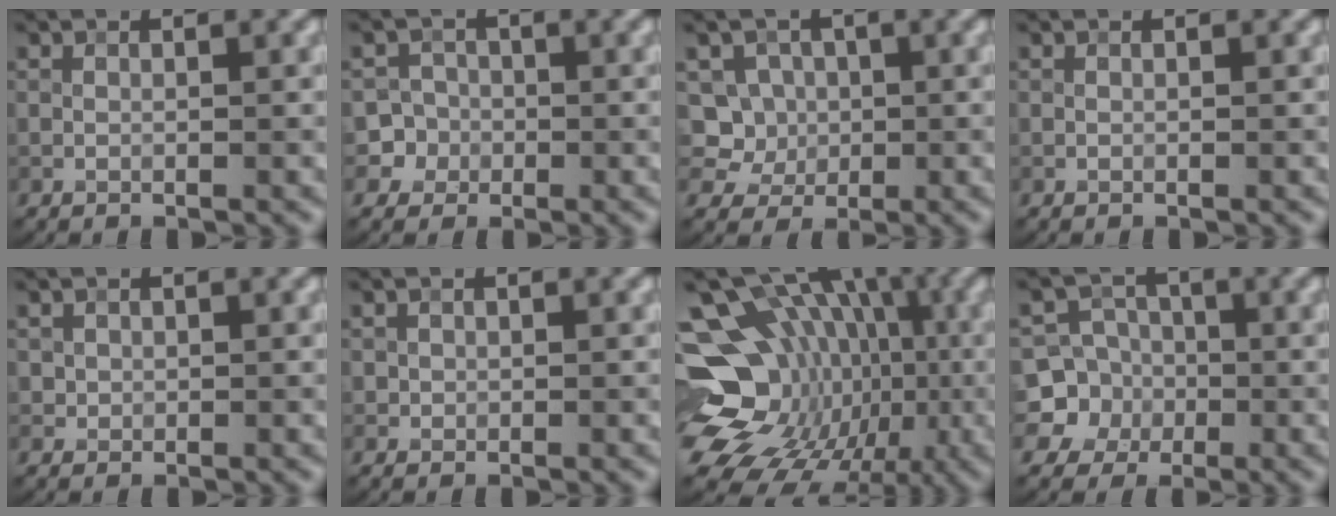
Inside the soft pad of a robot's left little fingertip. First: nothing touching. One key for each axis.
{"total": 4.8, "fx": -1.1, "fy": 4.6, "fz": 0.7, "tx": 0.008, "ty": 0.016, "tz": -0.031}
{"total": 5.2, "fx": 0.3, "fy": 4.9, "fz": 1.7, "tx": -0.025, "ty": 0.024, "tz": -0.002}
{"total": 0.0}
{"total": 1.0, "fx": 0.4, "fy": 0.9, "fz": 0.3, "tx": -0.007, "ty": -0.005, "tz": 0.013}
{"total": 0.7, "fx": 0.2, "fy": 0.7, "fz": 0.1, "tx": -0.003, "ty": -0.003, "tz": 0.006}
{"total": 18.4, "fx": -2.7, "fy": 14.3, "fz": 11.2, "tx": -0.154, "ty": 0.021, "tz": -0.037}
{"total": 7.7, "fx": -1.3, "fy": 7.5, "fz": 1.3, "tx": -0.025, "ty": 0.017, "tz": -0.046}